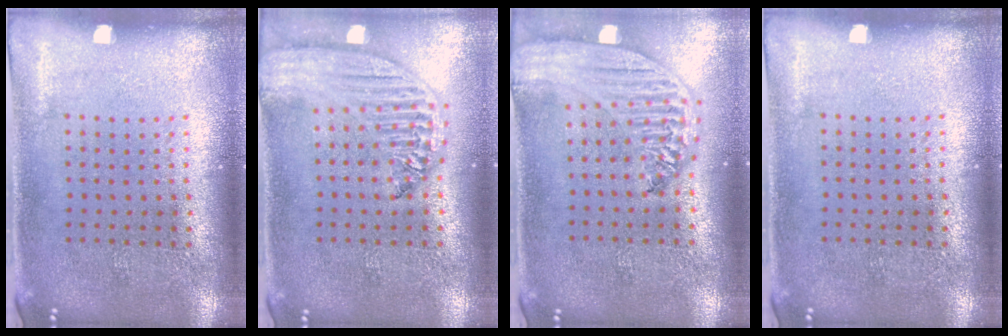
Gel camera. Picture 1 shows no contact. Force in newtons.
{"total": 2.4, "press": 2.1, "slide": 1.3}
{"total": 2.9, "press": 2.4, "slide": 1.7}
{"total": 0.0}